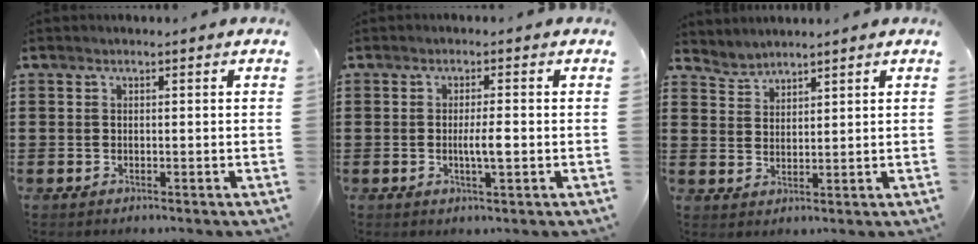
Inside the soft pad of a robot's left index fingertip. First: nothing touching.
{"total": 3.2, "force": [-0.3, 0.4, 3.2], "torque": [-0.064, -0.005, -0.009]}
{"total": 2.6, "force": [2.5, 0.3, -0.5], "torque": [0.001, -0.007, 0.049]}